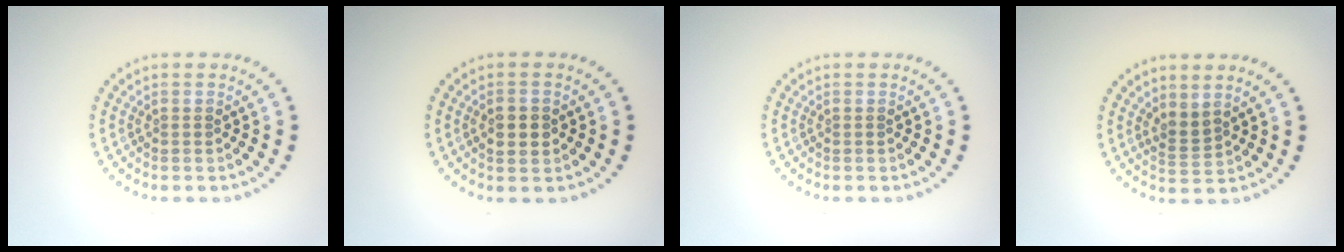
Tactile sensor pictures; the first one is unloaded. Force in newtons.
{"total": 2.4, "press": 2.4, "slide": 0.1}
{"total": 0.0}
{"total": 1.8, "press": 1.3, "slide": 1.3}